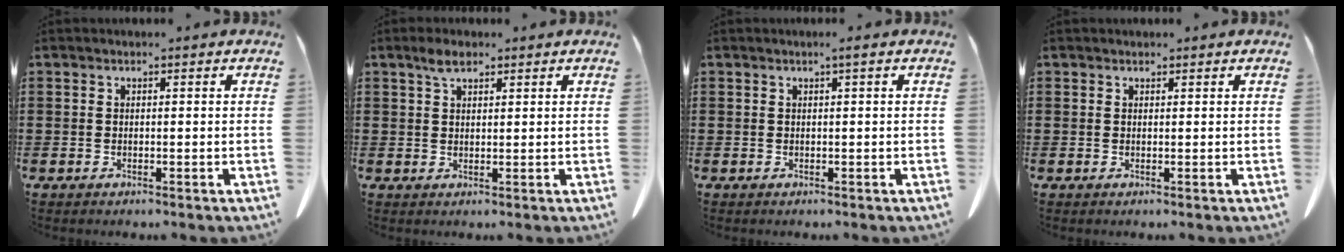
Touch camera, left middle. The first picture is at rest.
{"total": 2.1, "force": [1.4, 1.0, 1.2], "torque": [-0.027, 0.002, 0.028]}
{"total": 0.7, "force": [0.2, -0.1, 0.7], "torque": [-0.010, -0.002, 0.003]}
{"total": 0.6, "force": [0.5, 0.2, 0.0], "torque": [-0.003, -0.001, 0.012]}